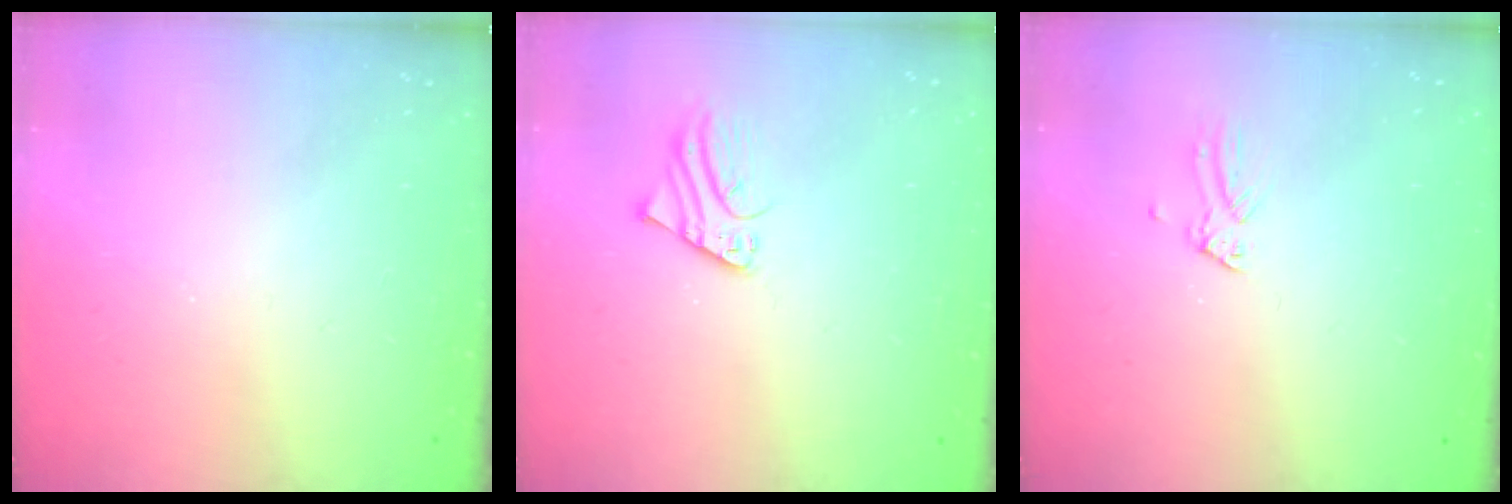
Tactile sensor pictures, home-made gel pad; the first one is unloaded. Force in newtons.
{"total": 1.9, "press": 1.9, "slide": 0.1}
{"total": 0.0}